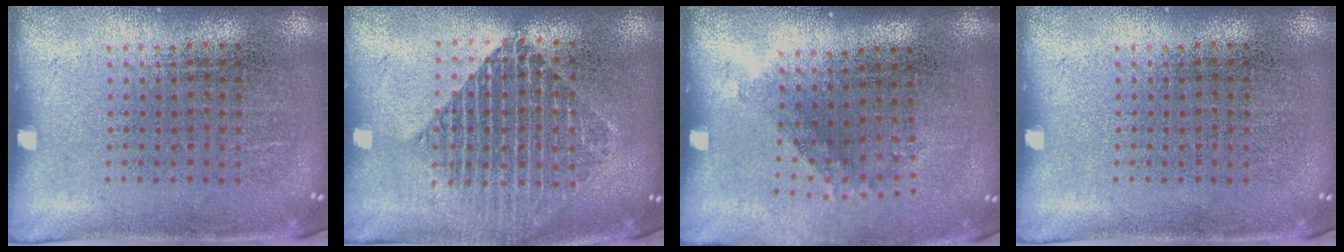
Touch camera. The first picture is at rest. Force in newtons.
{"total": 1.9, "press": 1.5, "slide": 1.1}
{"total": 1.3, "press": 0.9, "slide": 0.9}
{"total": 0.0}